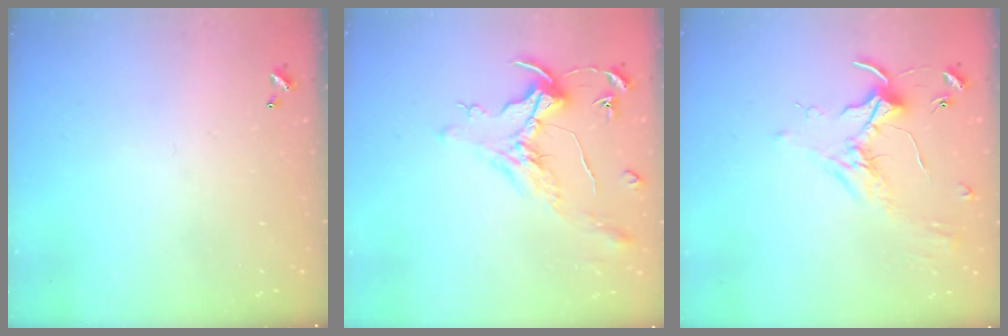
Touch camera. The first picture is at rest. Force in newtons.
{"total": 1.6, "press": 1.4, "slide": 0.7}
{"total": 1.8, "press": 1.7, "slide": 0.4}